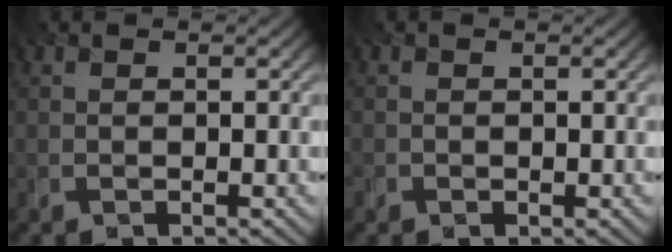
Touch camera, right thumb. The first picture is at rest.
{"total": 0.9, "force": [-0.1, 0.9, 0.1], "torque": [-0.001, -0.001, -0.004]}